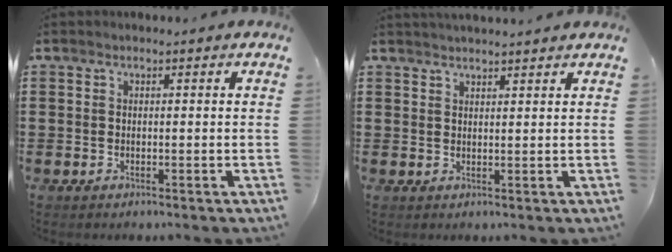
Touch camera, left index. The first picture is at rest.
{"total": 1.7, "force": [1.6, -0.2, 0.2], "torque": [-0.007, -0.001, 0.032]}